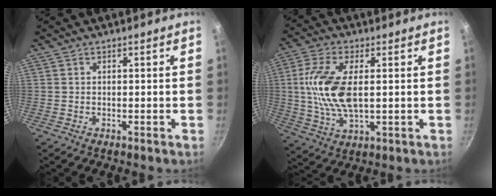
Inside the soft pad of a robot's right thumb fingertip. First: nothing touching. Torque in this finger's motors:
{"motor_torque": [0.98, 1.48, 1.56, 0.36, 0.40]}